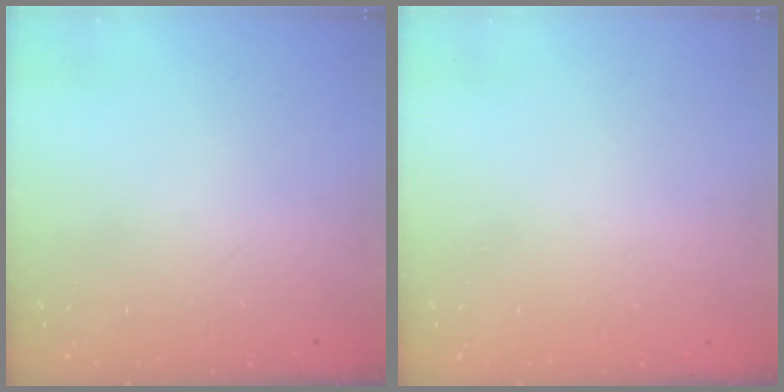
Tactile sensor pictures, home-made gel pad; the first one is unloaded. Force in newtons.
{"total": 1.8, "press": 1.8, "slide": 0.1}